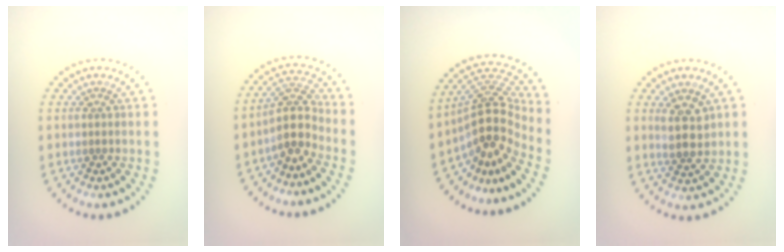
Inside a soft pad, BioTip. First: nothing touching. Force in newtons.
{"total": 3.4, "press": 2.8, "slide": 2.1}
{"total": 5.0, "press": 3.6, "slide": 3.4}
{"total": 2.9, "press": 2.7, "slide": 0.9}